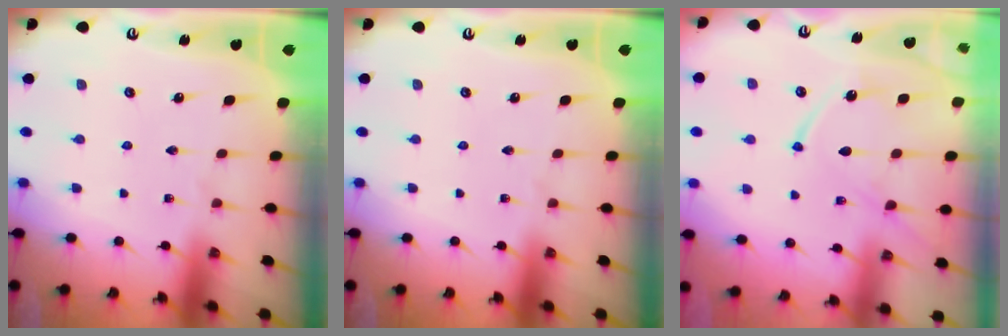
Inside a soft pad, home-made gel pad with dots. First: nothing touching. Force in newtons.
{"total": 0.0}
{"total": 13.6, "press": 13.5, "slide": 1.3}